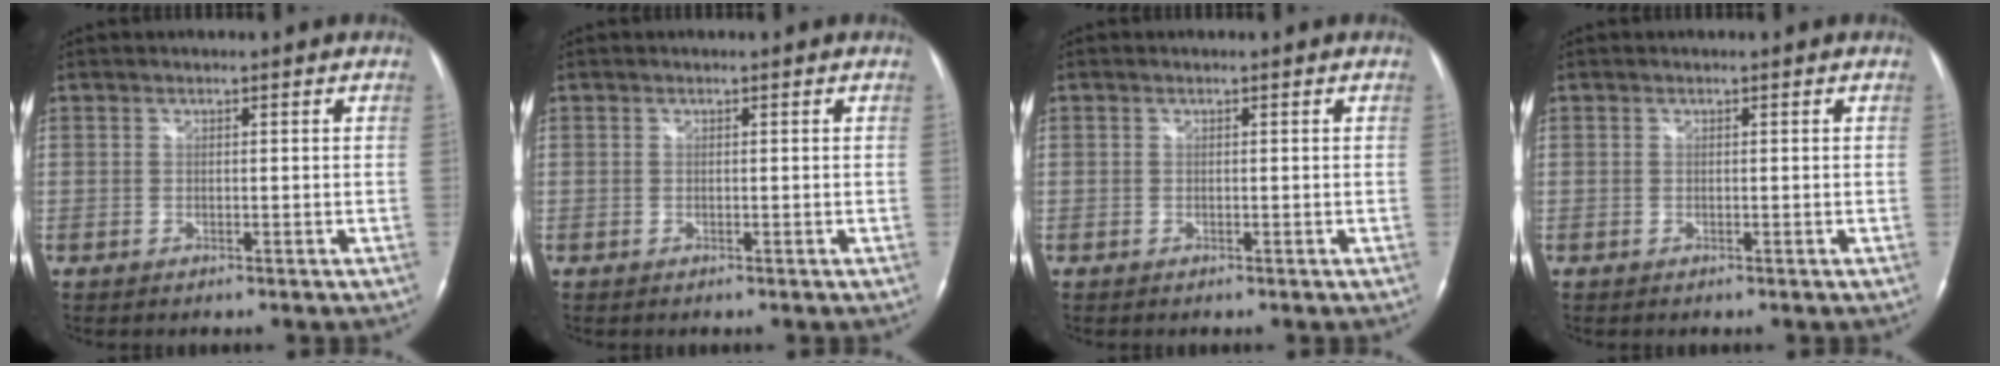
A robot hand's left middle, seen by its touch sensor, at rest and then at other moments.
{"total": 0.0}
{"total": 0.0}
{"total": 0.0}